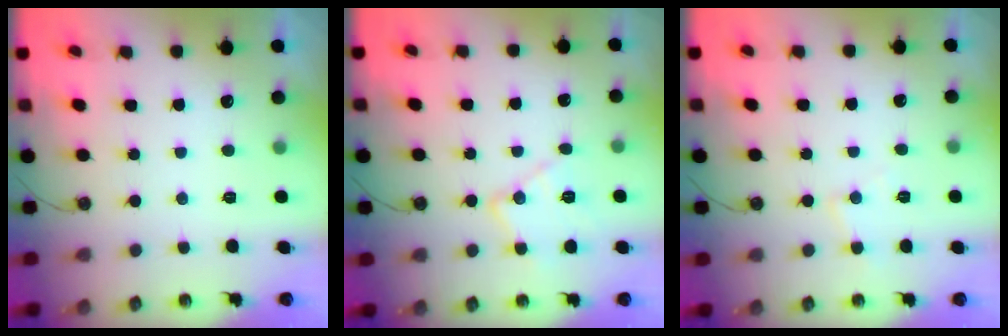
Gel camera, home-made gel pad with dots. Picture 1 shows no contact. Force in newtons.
{"total": 13.0, "press": 13.0, "slide": 0.8}
{"total": 5.1, "press": 5.1, "slide": 0.5}